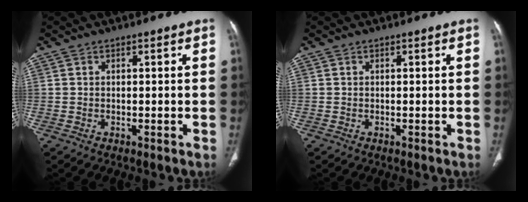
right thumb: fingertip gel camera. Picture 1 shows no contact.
{"total": 0.0}